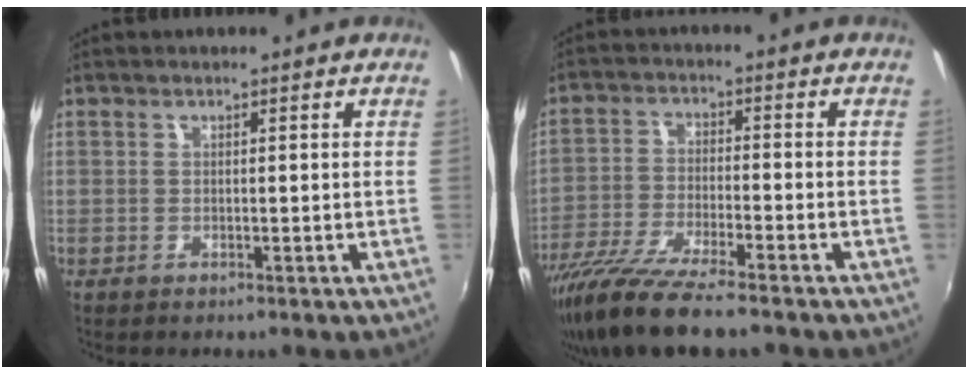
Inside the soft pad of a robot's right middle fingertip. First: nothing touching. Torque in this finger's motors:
{"motor_torque": [1.08, -1.05, 0.25, 0.14]}